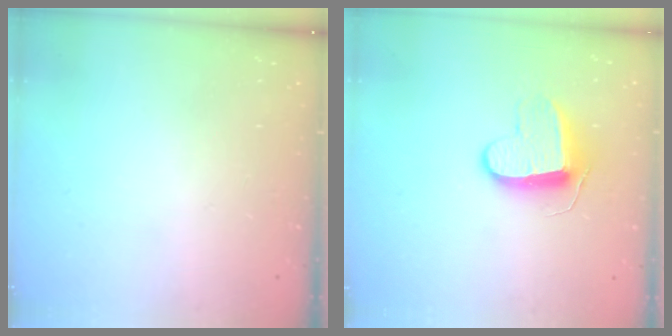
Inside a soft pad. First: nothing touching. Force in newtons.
{"total": 9.8, "press": 9.8, "slide": 0.2}